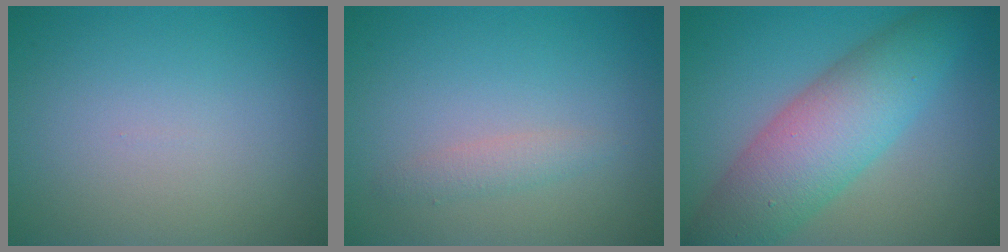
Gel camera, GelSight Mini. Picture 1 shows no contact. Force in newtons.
{"total": 1.4, "press": 1.4, "slide": 0.1}
{"total": 8.1, "press": 8.1, "slide": 0.1}